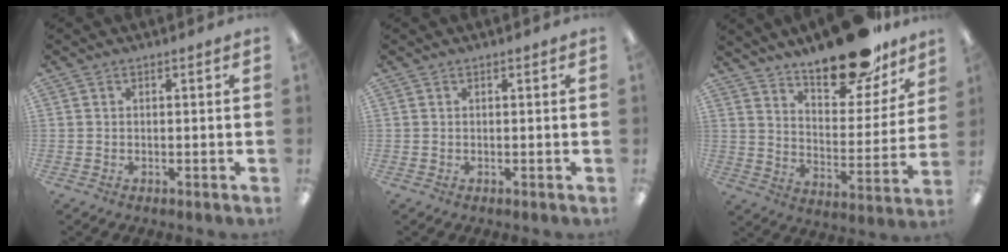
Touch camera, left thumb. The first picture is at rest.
{"total": 0.0}
{"total": 20.9, "force": [16.6, 7.7, 10.0], "torque": [-0.141, -0.112, 0.282]}